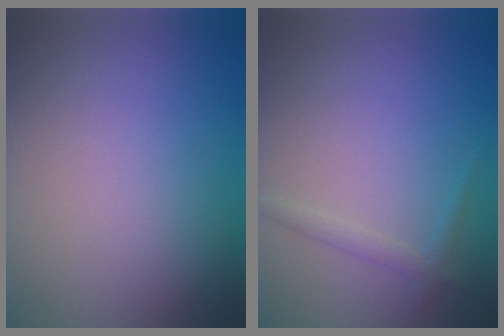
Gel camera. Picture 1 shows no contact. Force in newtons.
{"total": 1.4, "press": 1.4, "slide": 0.0}